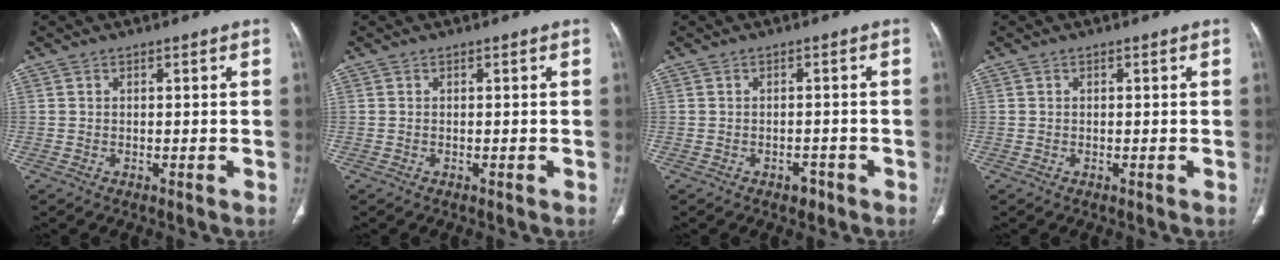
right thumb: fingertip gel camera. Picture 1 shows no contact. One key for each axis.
{"total": 0.0}
{"total": 2.1, "fx": -1.3, "fy": 1.3, "fz": 1.0, "tx": -0.008, "ty": 0.007, "tz": -0.015}
{"total": 0.0}